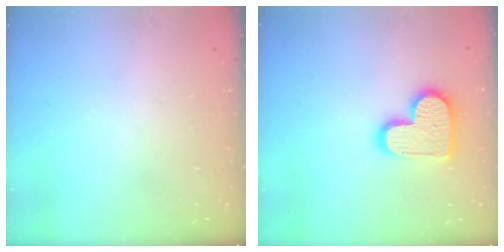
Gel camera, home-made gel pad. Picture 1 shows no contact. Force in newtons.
{"total": 14.4, "press": 14.4, "slide": 1.0}